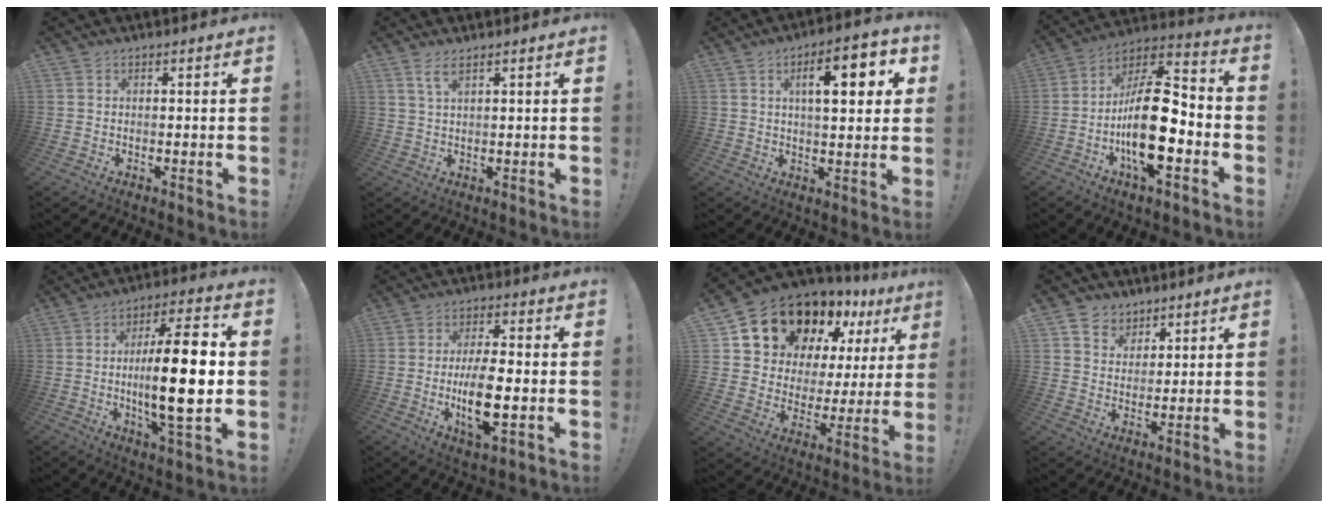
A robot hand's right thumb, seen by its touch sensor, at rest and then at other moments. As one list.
[{"total": 3.8, "force": [2.3, 0.9, 2.9], "torque": [-0.061, -0.002, 0.040]}, {"total": 11.7, "force": [3.6, 4.0, 10.4], "torque": [-0.152, 0.000, 0.051]}, {"total": 21.0, "force": [-5.2, 8.4, 18.6], "torque": [-0.344, 0.026, -0.081]}, {"total": 19.2, "force": [-1.0, 4.7, 18.6], "torque": [-0.308, -0.004, -0.023]}, {"total": 11.5, "force": [-2.0, 3.4, 10.8], "torque": [-0.205, -0.005, -0.038]}, {"total": 14.9, "force": [12.2, 7.3, 4.6], "torque": [-0.073, -0.102, 0.228]}, {"total": 6.4, "force": [4.1, 5.0, 0.4], "torque": [-0.012, -0.033, 0.082]}]